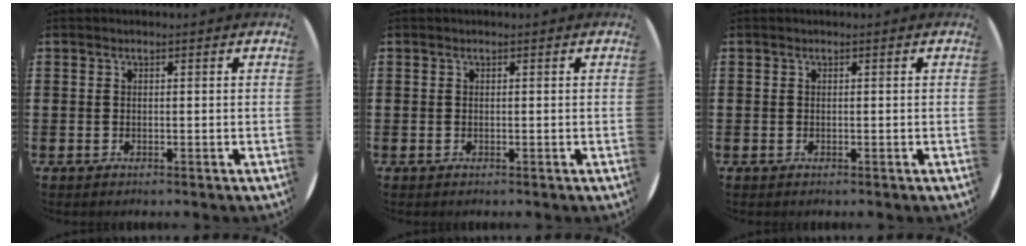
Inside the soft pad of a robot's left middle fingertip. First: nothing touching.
{"total": 0.0}
{"total": 0.0}